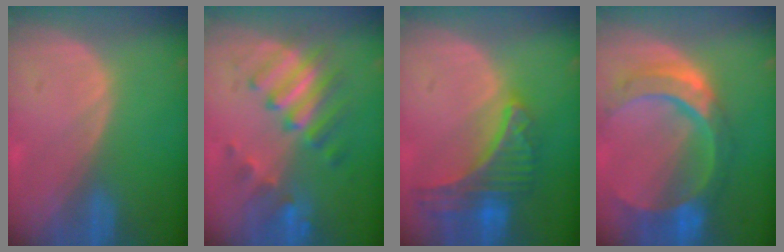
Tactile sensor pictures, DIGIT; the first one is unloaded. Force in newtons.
{"total": 7.7, "press": 7.6, "slide": 1.3}
{"total": 9.0, "press": 7.9, "slide": 4.3}
{"total": 11.1, "press": 9.2, "slide": 6.1}